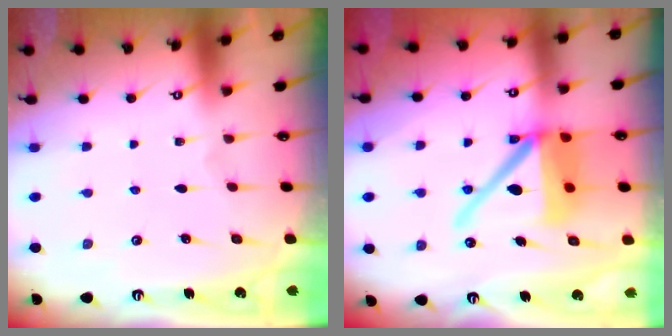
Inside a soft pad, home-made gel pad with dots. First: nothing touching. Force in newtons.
{"total": 16.6, "press": 16.5, "slide": 2.1}